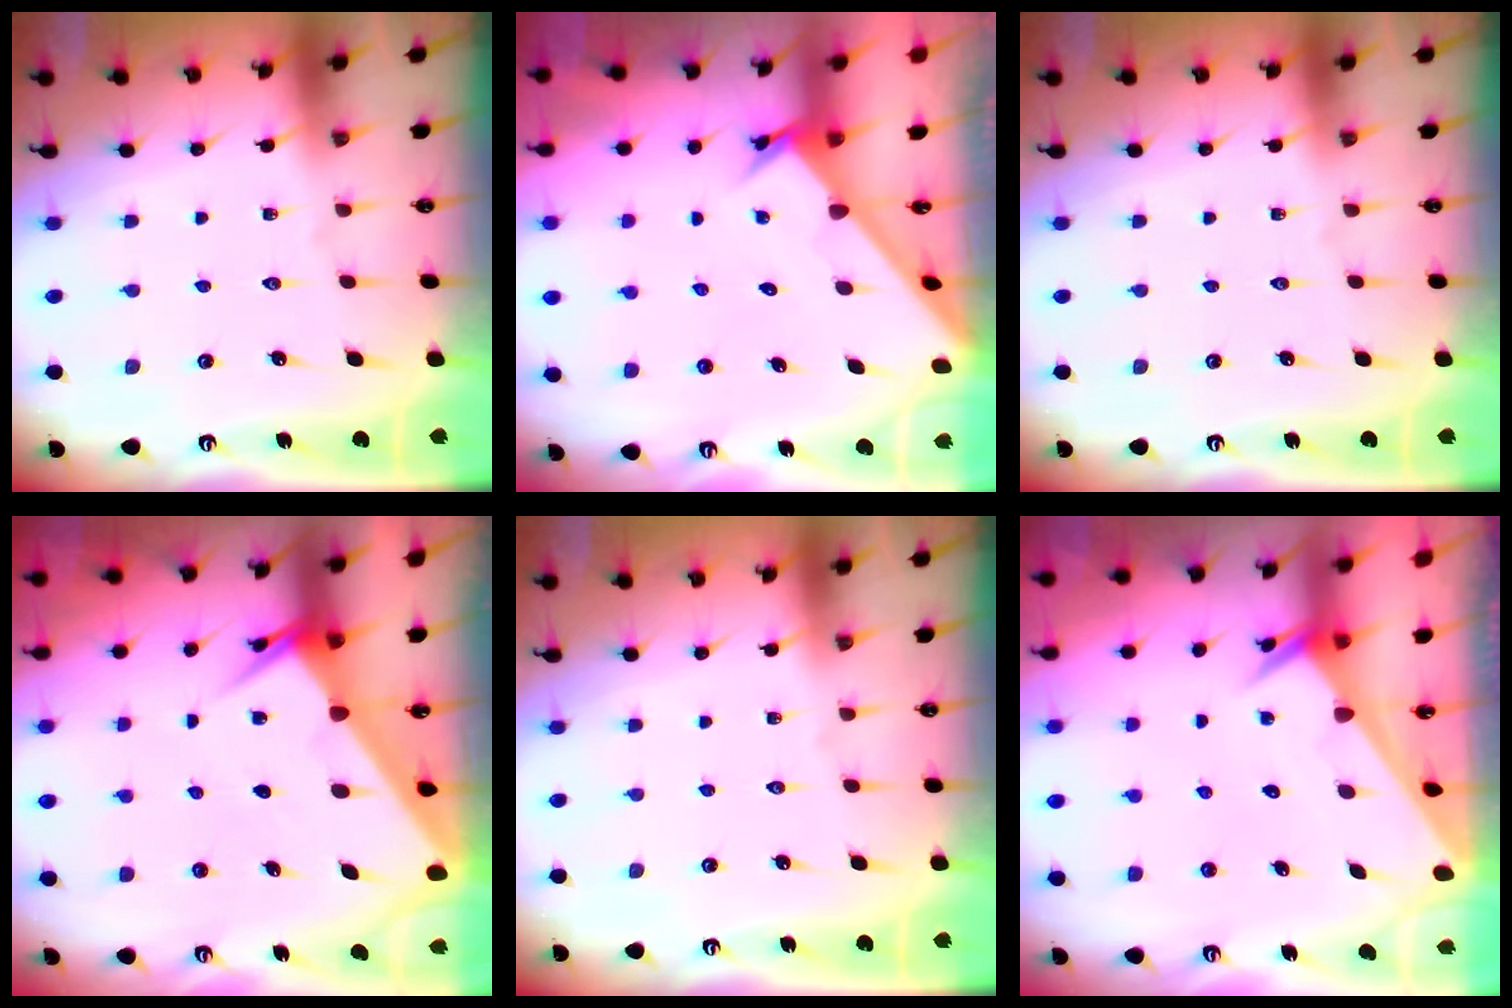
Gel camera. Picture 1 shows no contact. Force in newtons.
{"total": 2.5, "press": 2.5, "slide": 0.2}
{"total": 0.0}
{"total": 4.9, "press": 4.9, "slide": 0.5}
{"total": 0.0}
{"total": 2.4, "press": 2.4, "slide": 0.1}